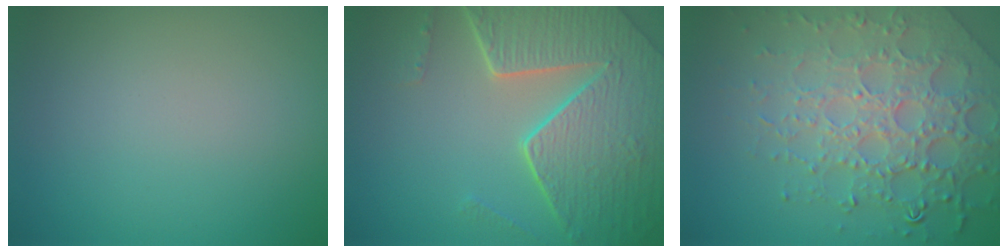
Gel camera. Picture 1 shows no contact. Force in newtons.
{"total": 8.0, "press": 5.7, "slide": 5.6}
{"total": 7.8, "press": 5.6, "slide": 5.5}